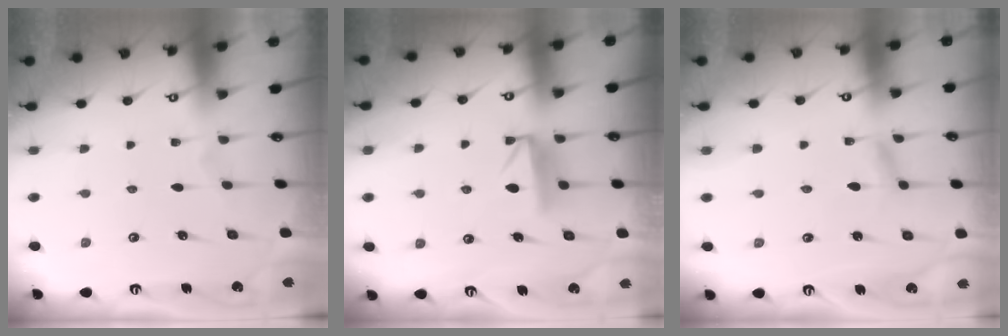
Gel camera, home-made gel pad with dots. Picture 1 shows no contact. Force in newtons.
{"total": 8.0, "press": 8.0, "slide": 0.6}
{"total": 1.7, "press": 1.7, "slide": 0.2}